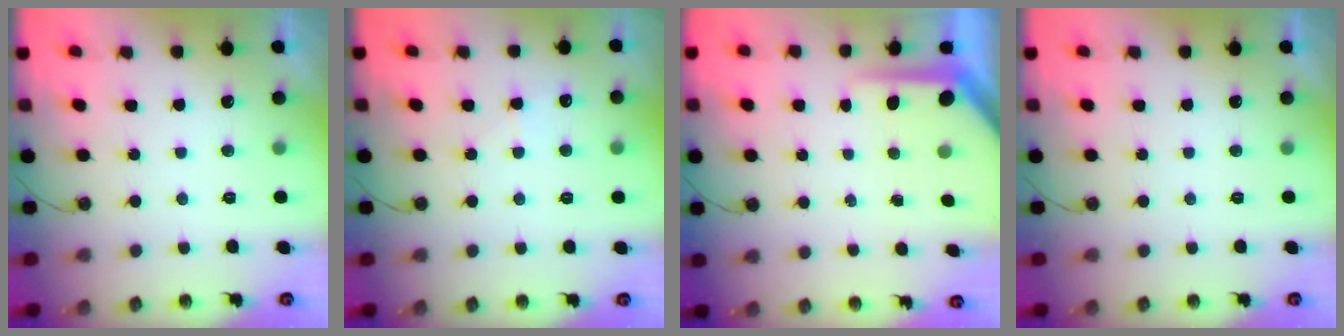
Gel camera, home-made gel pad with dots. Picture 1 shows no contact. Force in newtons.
{"total": 4.6, "press": 4.5, "slide": 0.9}
{"total": 6.7, "press": 6.7, "slide": 0.8}
{"total": 0.0}